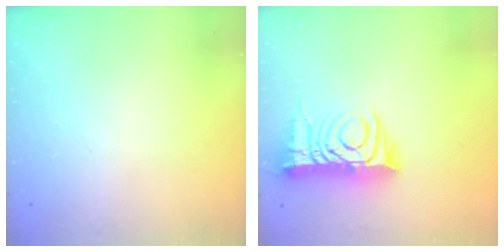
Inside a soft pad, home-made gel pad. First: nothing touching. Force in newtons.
{"total": 12.5, "press": 12.4, "slide": 1.3}